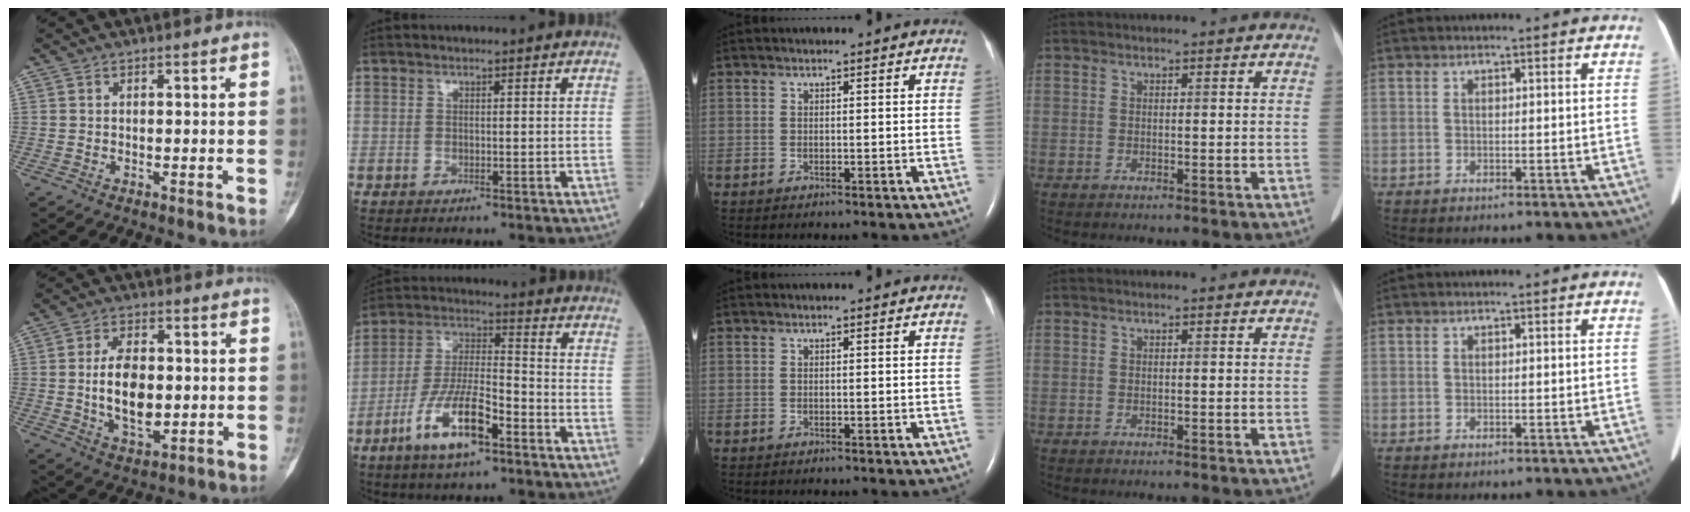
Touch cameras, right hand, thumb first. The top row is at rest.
{"thumb": {"total": 11.0, "force": [-0.2, 6.4, 9.0], "torque": [-0.138, -0.006, 0.002]}, "index": {"total": 11.6, "force": [-6.2, 2.7, 9.5], "torque": [-0.194, -0.005, -0.118]}}